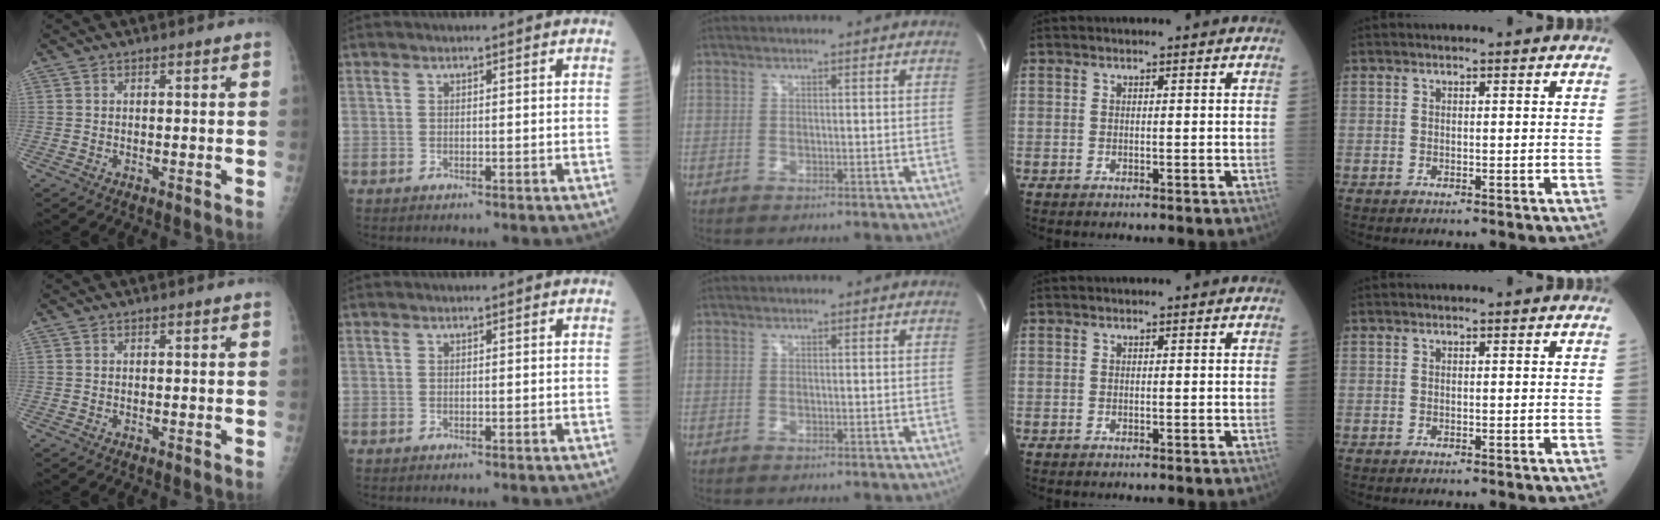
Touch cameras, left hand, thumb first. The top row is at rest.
{}